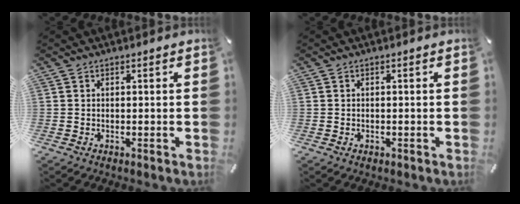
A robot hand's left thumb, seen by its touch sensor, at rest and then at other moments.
{"total": 0.6, "force": [-0.1, 0.4, 0.3], "torque": [-0.005, 0.002, -0.004]}